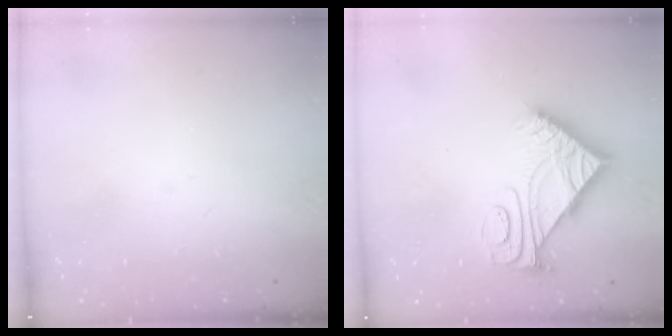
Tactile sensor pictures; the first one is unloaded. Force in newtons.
{"total": 8.7, "press": 8.7, "slide": 0.8}